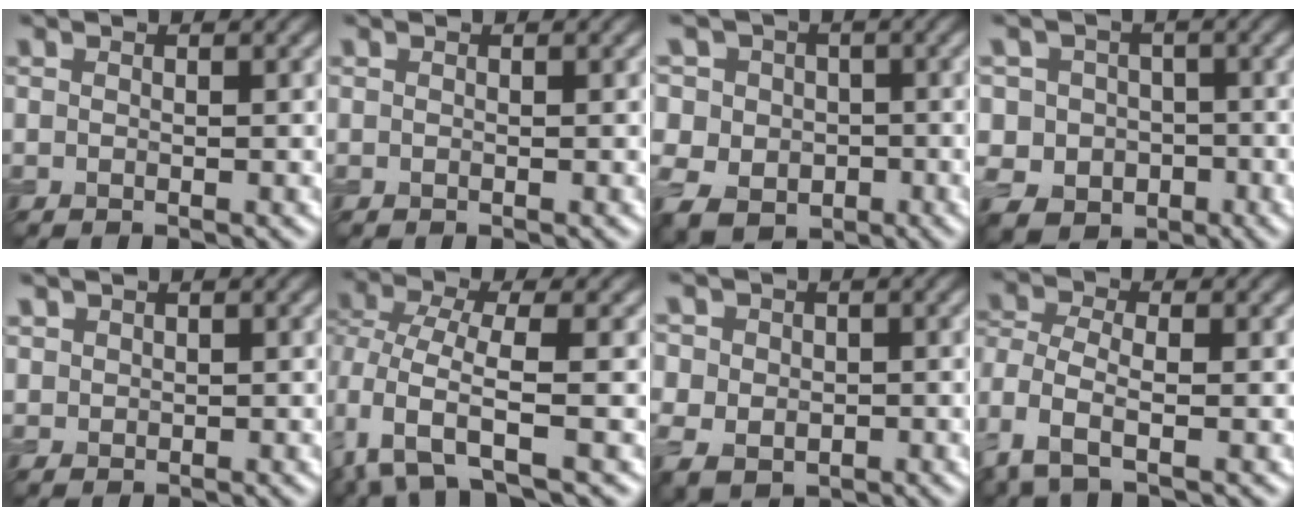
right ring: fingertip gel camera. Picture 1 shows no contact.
{"total": 0.0}
{"total": 9.5, "force": [0.6, 8.8, 3.5], "torque": [-0.099, 0.026, -0.018]}
{"total": 6.3, "force": [-1.3, 6.0, 1.4], "torque": [-0.020, 0.011, -0.052]}
{"total": 1.2, "force": [0.8, 0.8, -0.1], "torque": [0.003, -0.002, 0.022]}
{"total": 4.7, "force": [-1.0, 2.0, 4.1], "torque": [-0.091, -0.004, -0.029]}
{"total": 4.9, "force": [0.6, 4.5, 2.0], "torque": [-0.043, 0.014, -0.004]}
{"total": 4.3, "force": [-2.0, 2.1, 3.2], "torque": [-0.086, -0.002, -0.054]}